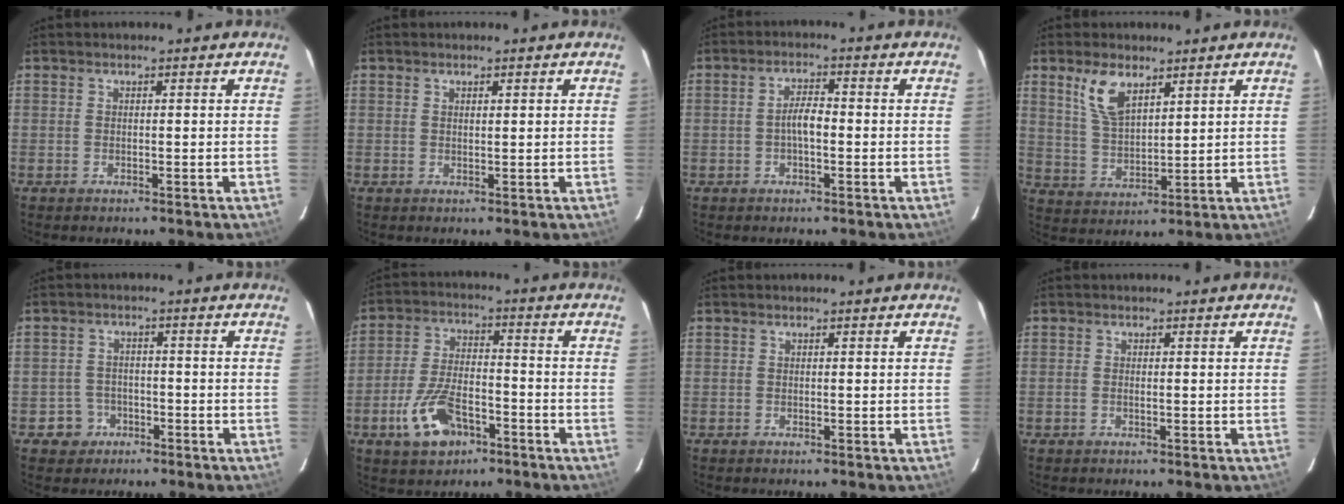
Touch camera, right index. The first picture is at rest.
{"total": 0.7, "force": [0.6, 0.2, 0.4], "torque": [-0.006, 0.001, 0.010]}
{"total": 3.3, "force": [-0.7, 1.1, 3.1], "torque": [-0.058, 0.008, -0.012]}
{"total": 8.1, "force": [4.9, 3.6, 5.4], "torque": [-0.104, 0.004, 0.105]}
{"total": 4.4, "force": [-2.3, 3.8, -0.1], "torque": [-0.007, 0.019, -0.035]}
{"total": 11.1, "force": [-5.7, 5.6, 7.7], "torque": [-0.167, 0.000, -0.097]}
{"total": 0.0}
{"total": 0.5, "force": [-0.1, 0.1, 0.5], "torque": [-0.011, 0.001, -0.004]}